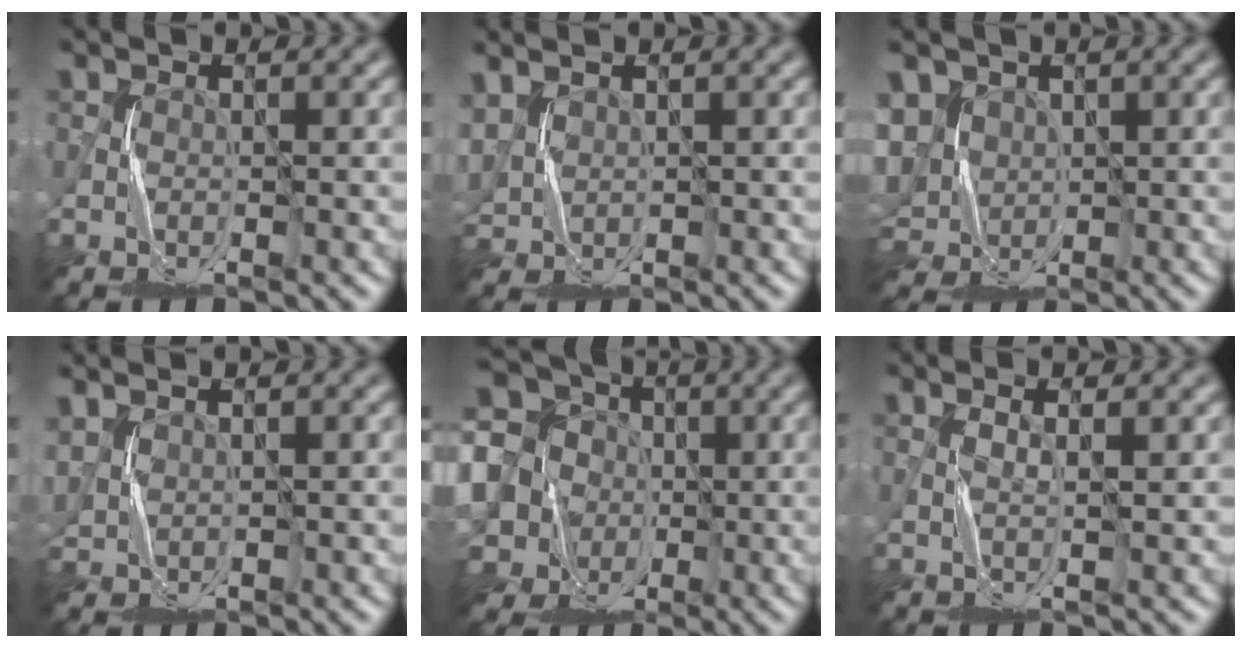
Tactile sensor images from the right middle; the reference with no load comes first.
{"total": 2.4, "force": [1.1, 1.8, 1.1], "torque": [-0.042, 0.005, 0.030]}
{"total": 7.4, "force": [1.5, 5.9, 4.1], "torque": [-0.104, 0.018, 0.022]}
{"total": 1.7, "force": [1.0, 1.3, 0.5], "torque": [-0.025, 0.005, 0.029]}
{"total": 15.2, "force": [0.0, 13.5, 7.0], "torque": [-0.200, 0.029, -0.021]}
{"total": 1.4, "force": [0.5, -0.1, 1.3], "torque": [-0.022, 0.000, 0.007]}